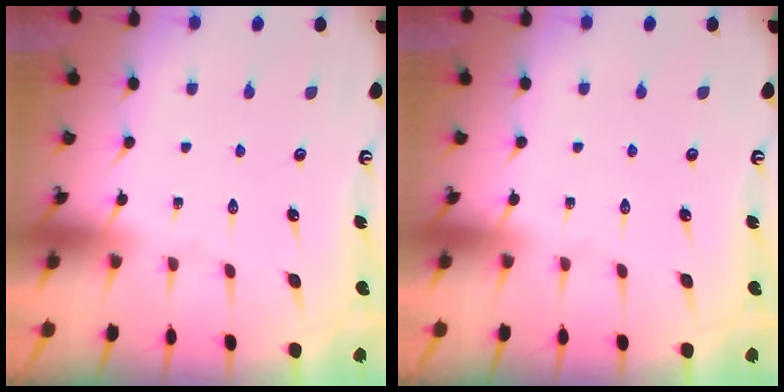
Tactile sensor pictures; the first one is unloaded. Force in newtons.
{"total": 0.0}